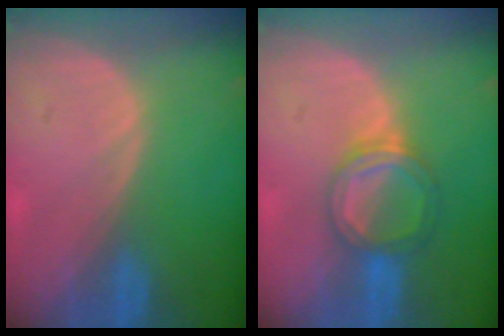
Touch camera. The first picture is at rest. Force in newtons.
{"total": 5.4, "press": 5.1, "slide": 1.6}